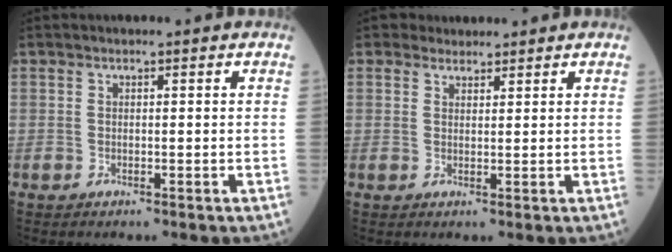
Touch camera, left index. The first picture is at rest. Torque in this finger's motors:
{"motor_torque": [0.88, -1.26, 0.07, 0.03]}